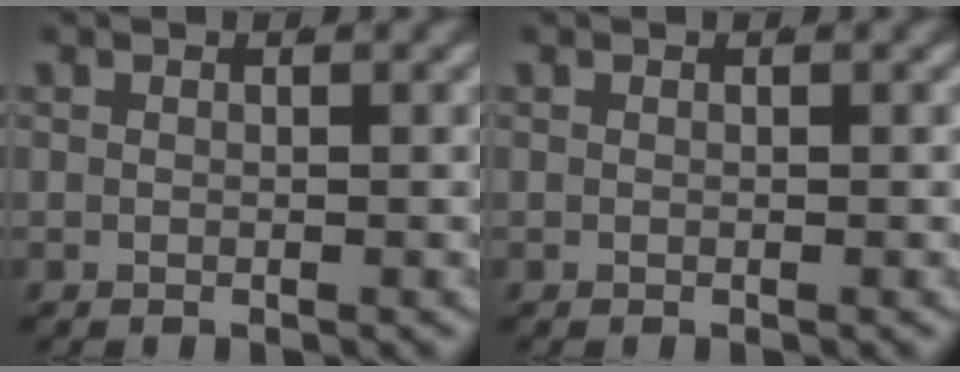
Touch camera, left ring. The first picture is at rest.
{"total": 0.0}